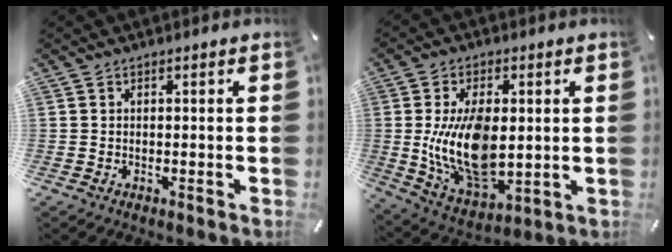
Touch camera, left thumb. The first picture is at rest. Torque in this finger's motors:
{"motor_torque": [2.59, 2.42, 1.40, -0.25, 0.31]}